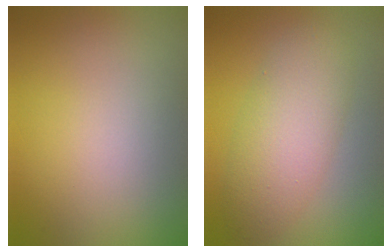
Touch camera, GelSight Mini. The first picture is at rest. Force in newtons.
{"total": 5.3, "press": 5.3, "slide": 0.0}